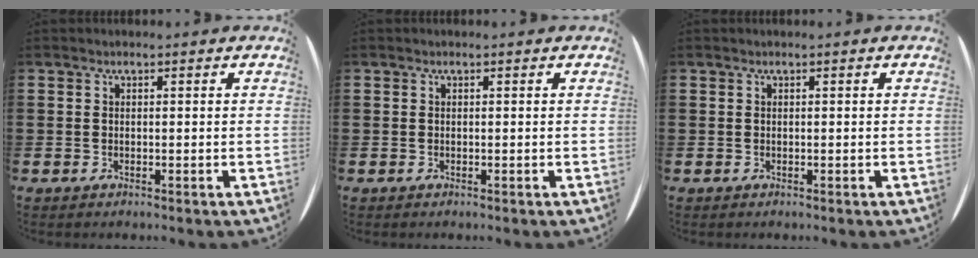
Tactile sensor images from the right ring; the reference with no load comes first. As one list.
[{"total": 0.0}, {"total": 0.0}]